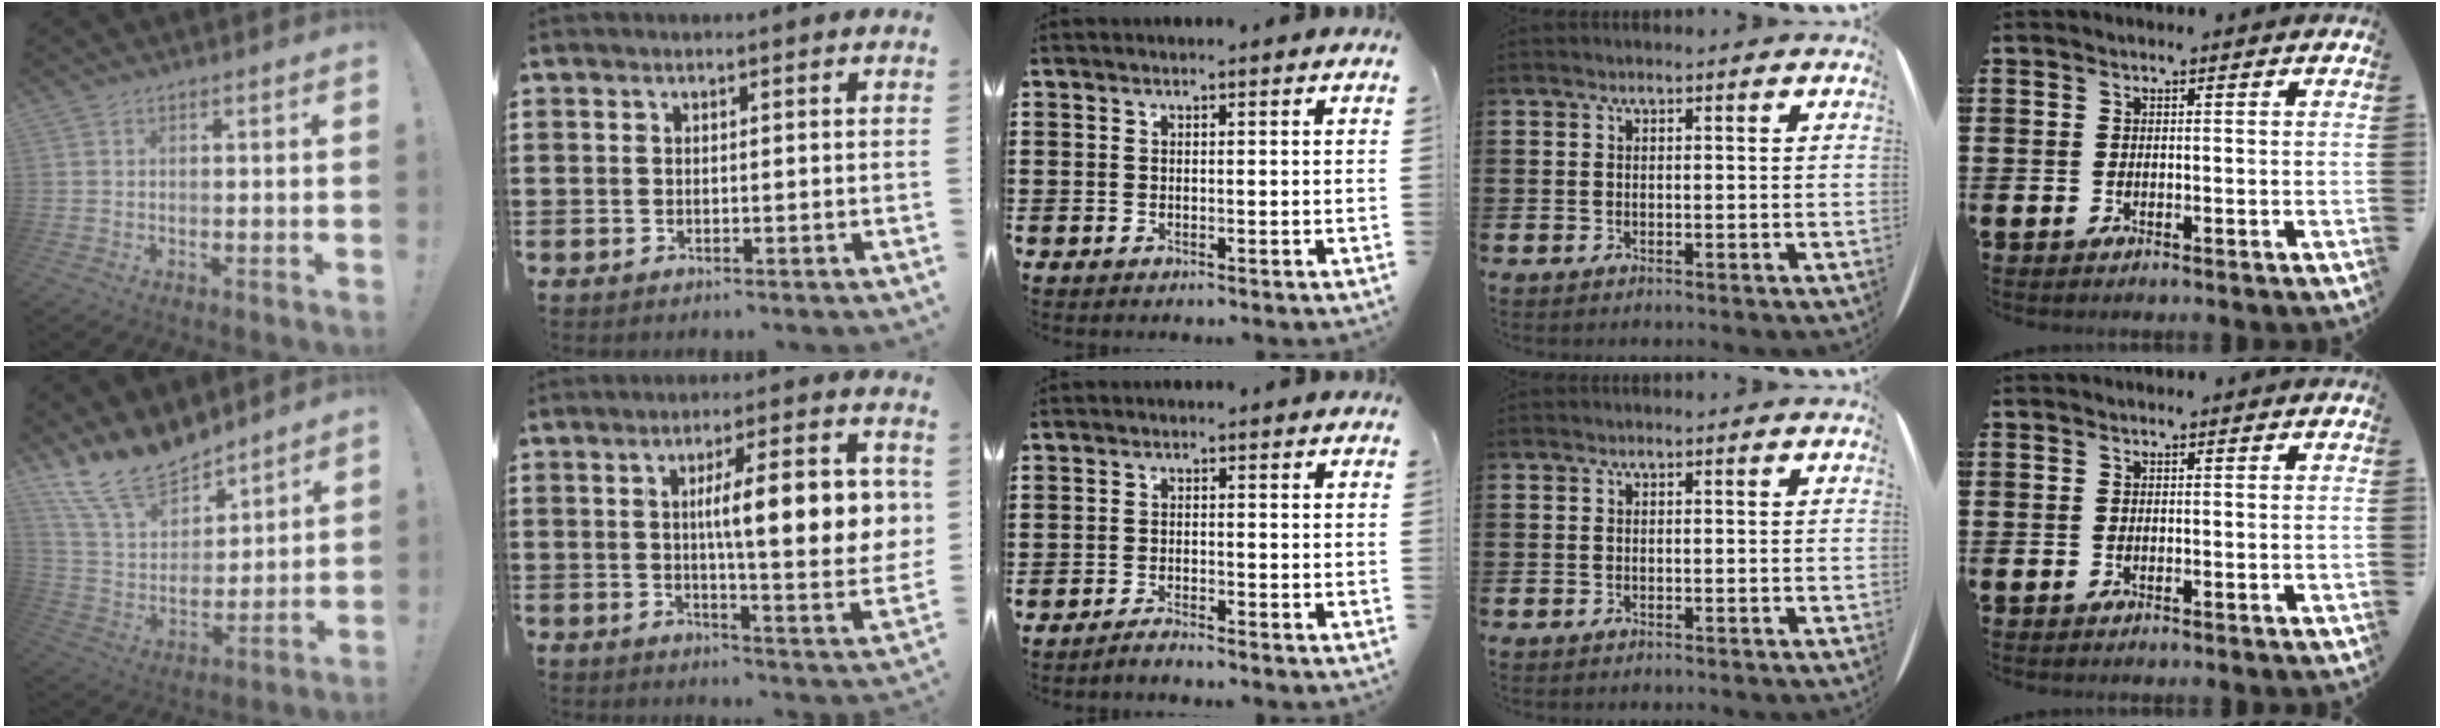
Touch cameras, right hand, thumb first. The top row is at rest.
{"thumb": {"total": 17.2, "force": [13.9, 7.8, 6.4], "torque": [-0.138, -0.105, 0.263]}, "index": {"total": 12.3, "force": [2.0, 2.6, 11.8], "torque": [-0.192, 0.004, 0.026]}, "middle": {"total": 1.7, "force": [-1.6, -0.1, 0.5], "torque": [-0.009, 0.001, -0.031]}}